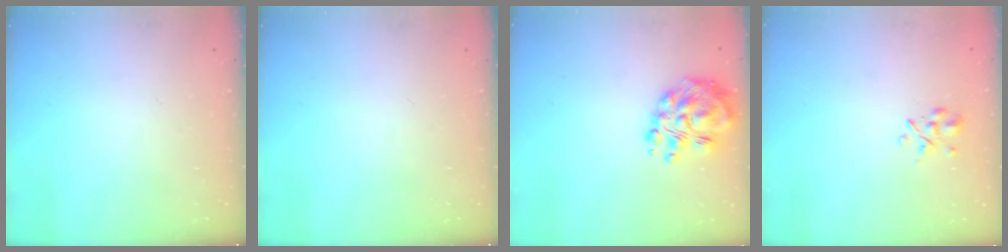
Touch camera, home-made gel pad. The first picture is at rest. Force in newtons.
{"total": 0.0}
{"total": 12.9, "press": 12.4, "slide": 3.6}
{"total": 2.7, "press": 2.5, "slide": 1.0}